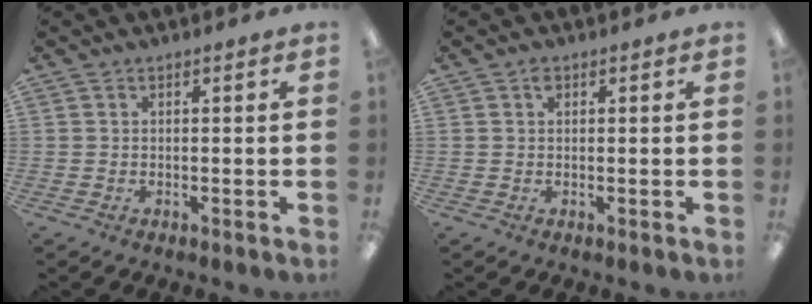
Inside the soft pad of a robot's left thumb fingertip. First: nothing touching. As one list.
[{"total": 1.2, "force": [0.5, 0.7, 0.8], "torque": [-0.018, 0.004, 0.008]}]